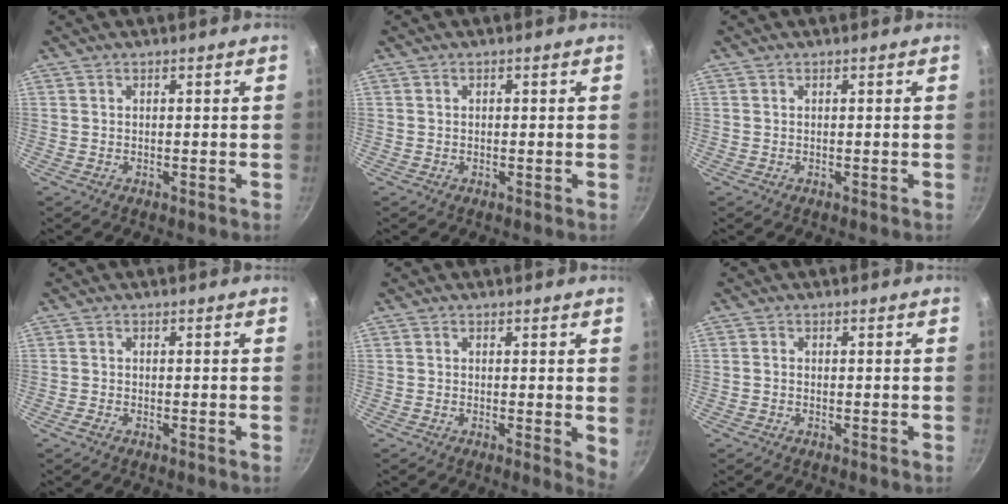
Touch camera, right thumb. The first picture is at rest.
{"total": 0.7, "force": [0.1, 0.5, 0.4], "torque": [-0.004, 0.004, 0.002]}
{"total": 0.0}
{"total": 1.0, "force": [-0.6, 0.1, 0.7], "torque": [-0.028, 0.005, -0.019]}
{"total": 3.4, "force": [0.3, 1.1, 3.2], "torque": [-0.035, -0.009, 0.000]}
{"total": 0.5, "force": [-0.3, 0.4, 0.2], "torque": [-0.003, 0.002, -0.009]}